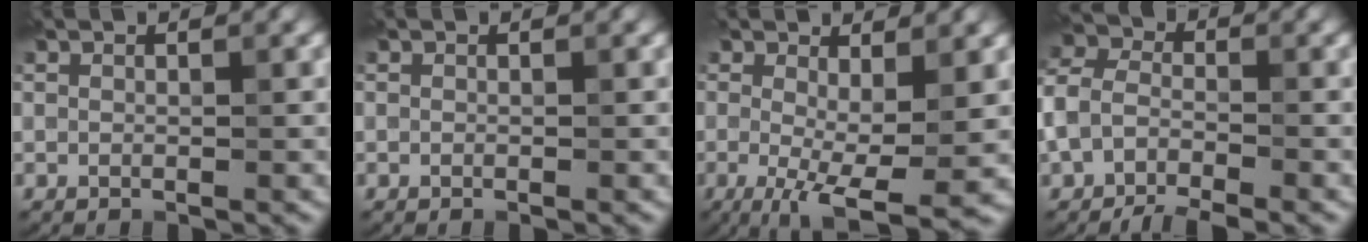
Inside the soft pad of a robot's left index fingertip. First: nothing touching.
{"total": 0.0}
{"total": 7.8, "force": [-1.3, 2.4, 7.3], "torque": [-0.123, -0.014, -0.016]}
{"total": 6.4, "force": [-3.4, 3.6, 4.1], "torque": [-0.086, -0.004, -0.070]}